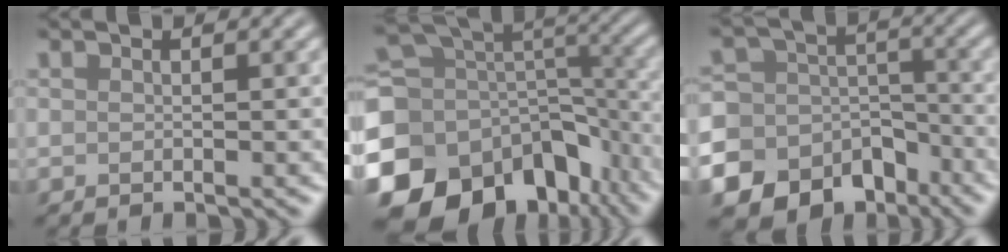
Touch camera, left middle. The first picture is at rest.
{"total": 16.4, "force": [-7.9, 11.7, 8.4], "torque": [-0.226, -0.012, -0.125]}
{"total": 17.0, "force": [-10.2, 13.0, 3.9], "torque": [-0.088, -0.062, -0.154]}